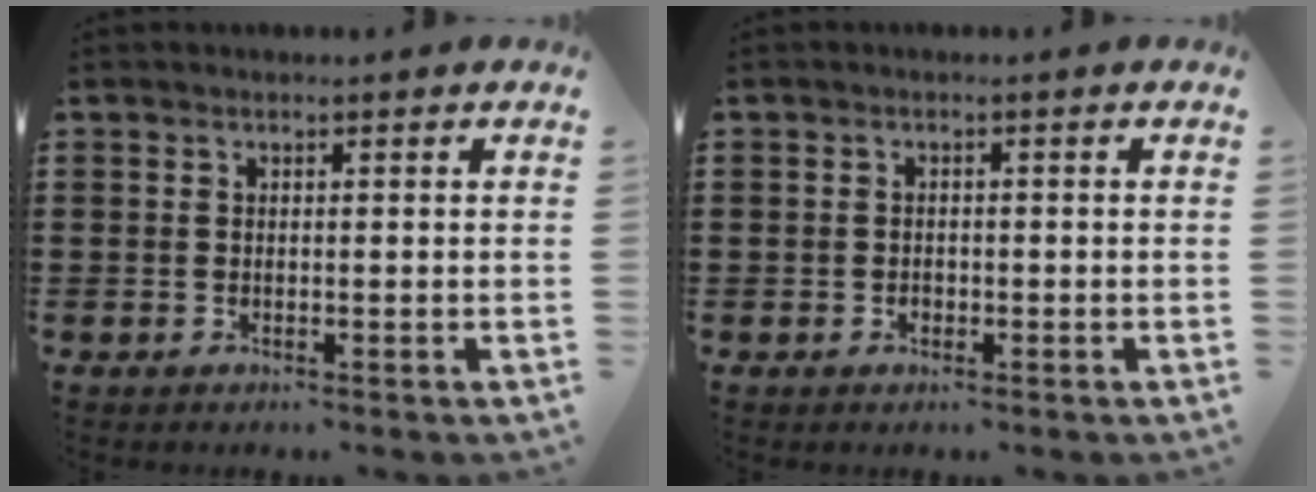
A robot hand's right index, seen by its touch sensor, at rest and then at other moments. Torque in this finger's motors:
{"motor_torque": [0.38, 1.76, -0.19, -0.18]}